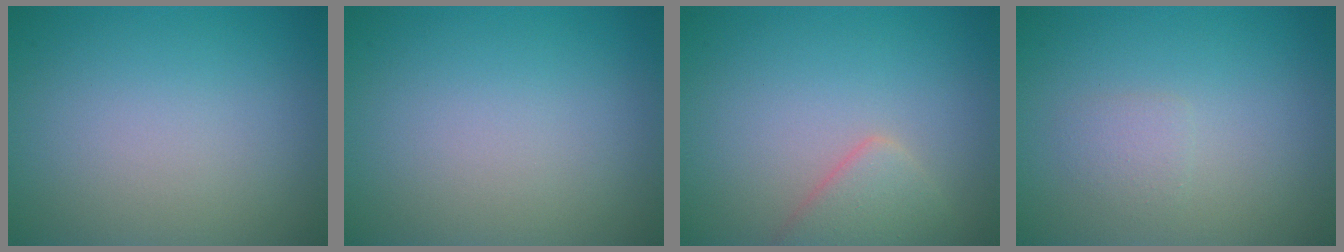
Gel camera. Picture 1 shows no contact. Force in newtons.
{"total": 0.0}
{"total": 2.6, "press": 2.6, "slide": 0.2}
{"total": 1.1, "press": 1.1, "slide": 0.0}